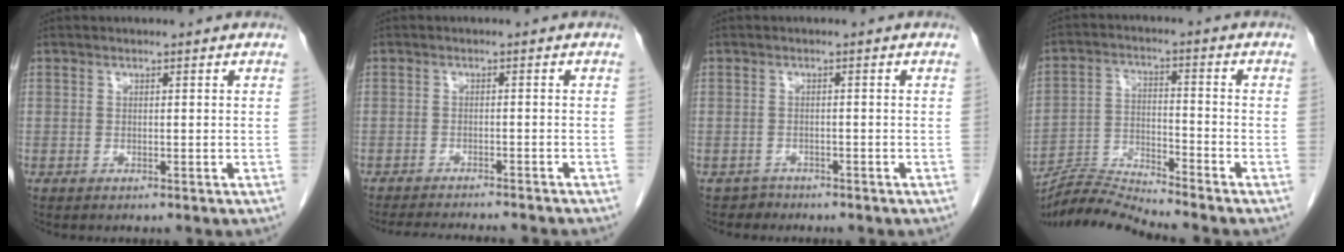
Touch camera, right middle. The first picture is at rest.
{"total": 11.8, "force": [-10.8, 1.0, 4.5], "torque": [-0.057, -0.012, -0.135]}
{"total": 1.4, "force": [-1.1, 0.7, -0.6], "torque": [0.007, 0.002, -0.019]}
{"total": 8.2, "force": [-8.0, -2.0, 0.4], "torque": [-0.014, 0.002, -0.150]}